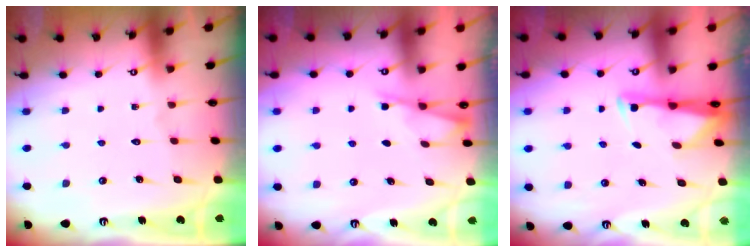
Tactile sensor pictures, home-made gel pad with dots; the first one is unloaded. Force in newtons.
{"total": 2.6, "press": 2.6, "slide": 0.4}
{"total": 2.9, "press": 2.9, "slide": 0.4}